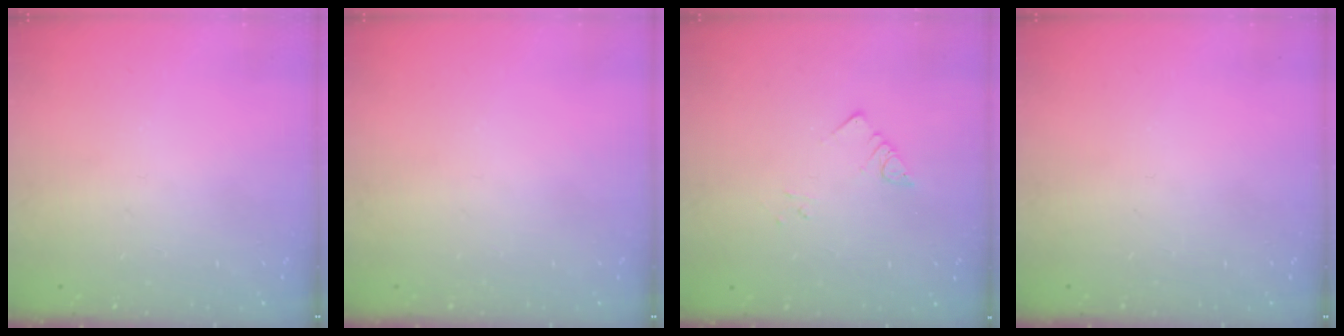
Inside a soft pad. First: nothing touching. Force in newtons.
{"total": 0.0}
{"total": 2.8, "press": 2.8, "slide": 0.2}
{"total": 0.0}